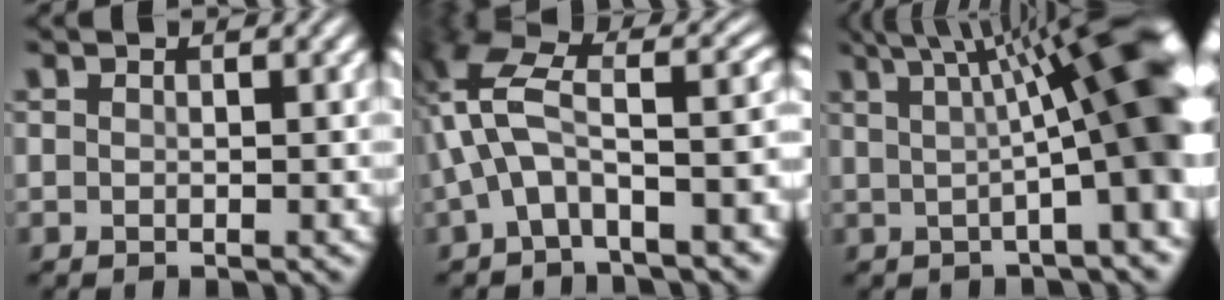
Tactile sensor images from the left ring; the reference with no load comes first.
{"total": 9.6, "force": [-1.9, 4.4, 8.3], "torque": [-0.157, 0.030, -0.052]}
{"total": 14.5, "force": [2.4, 3.7, 13.8], "torque": [-0.139, 0.029, 0.028]}